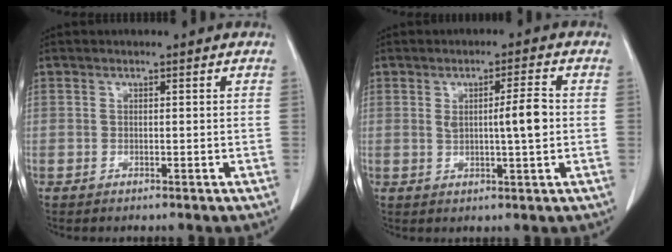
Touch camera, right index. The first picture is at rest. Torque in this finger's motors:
{"motor_torque": [0.66, 0.12, 0.14, 0.08]}